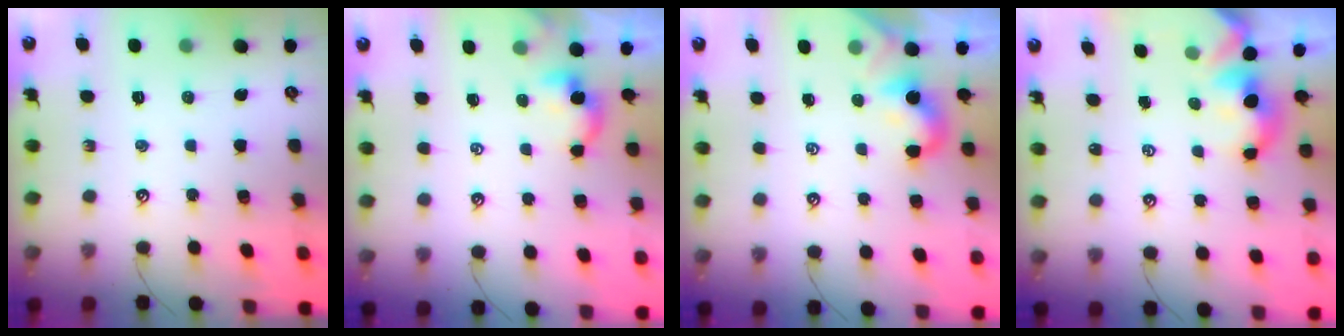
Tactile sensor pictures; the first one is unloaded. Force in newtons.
{"total": 1.8, "press": 1.7, "slide": 0.2}
{"total": 0.0}
{"total": 2.0, "press": 2.0, "slide": 0.2}